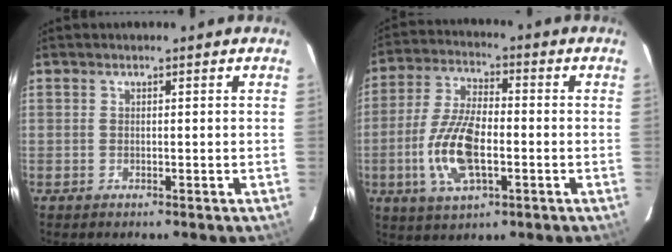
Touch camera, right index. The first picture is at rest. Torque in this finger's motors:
{"motor_torque": [0.41, -0.42, 0.29, 0.07]}